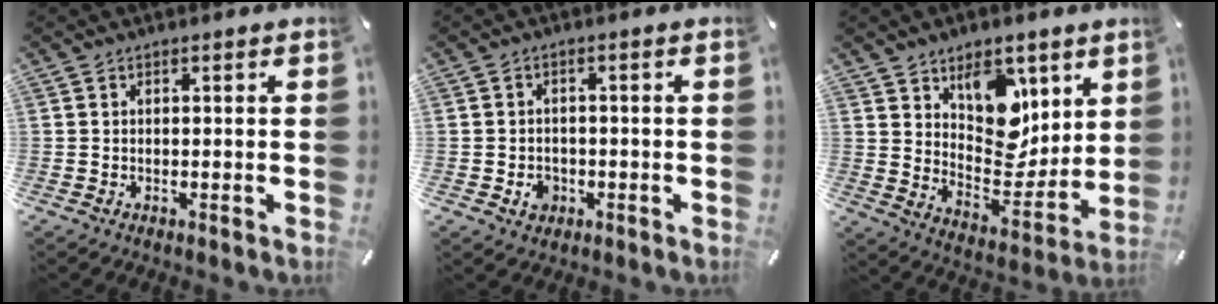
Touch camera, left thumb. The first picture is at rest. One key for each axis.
{"total": 3.8, "fx": -1.2, "fy": 3.3, "fz": 1.5, "tx": -0.017, "ty": 0.002, "tz": -0.022}
{"total": 13.1, "fx": 7.5, "fy": 9.3, "fz": 5.4, "tx": -0.049, "ty": -0.075, "tz": 0.137}